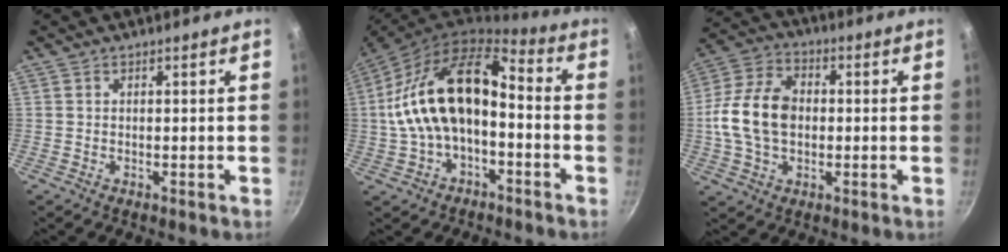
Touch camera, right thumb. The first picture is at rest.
{"total": 17.5, "force": [-1.9, 9.8, 14.4], "torque": [-0.247, 0.056, -0.043]}
{"total": 13.6, "force": [-0.2, 9.5, 9.8], "torque": [-0.174, 0.023, -0.016]}